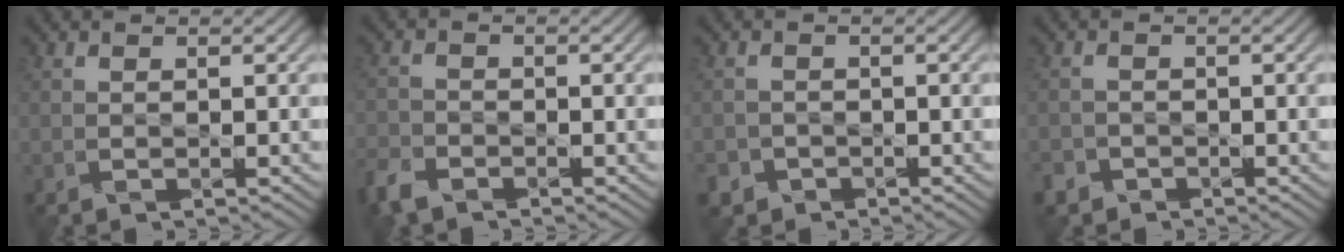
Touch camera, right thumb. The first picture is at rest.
{"total": 3.7, "force": [-3.0, 1.7, 1.5], "torque": [-0.038, -0.009, -0.071]}
{"total": 2.3, "force": [-1.6, 1.7, 0.3], "torque": [-0.007, -0.006, -0.034]}
{"total": 2.1, "force": [-1.5, 1.3, 0.3], "torque": [-0.006, -0.004, -0.038]}